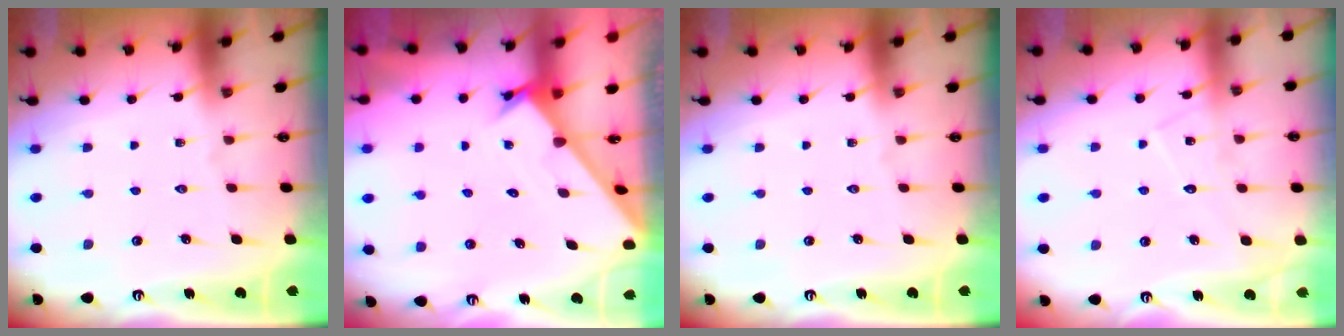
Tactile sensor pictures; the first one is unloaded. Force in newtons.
{"total": 1.5, "press": 1.5, "slide": 0.1}
{"total": 0.0}
{"total": 8.1, "press": 8.1, "slide": 0.5}